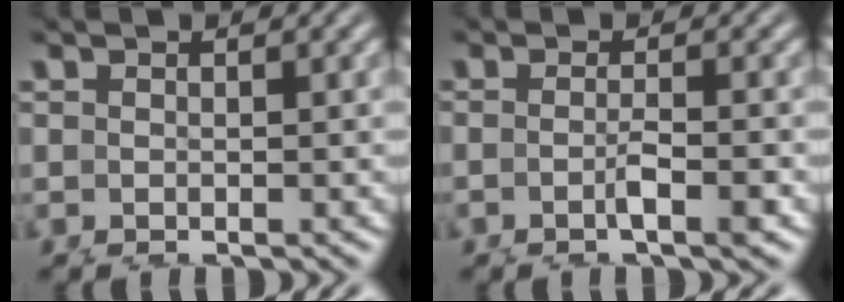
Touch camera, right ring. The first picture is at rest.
{"total": 1.5, "force": [-0.2, -0.3, 1.5], "torque": [-0.024, -0.008, 0.001]}